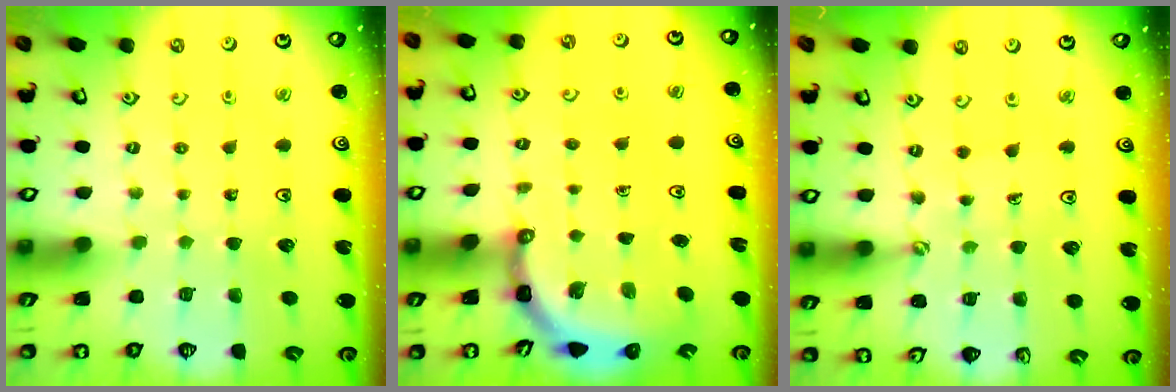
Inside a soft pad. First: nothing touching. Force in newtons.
{"total": 4.3, "press": 4.3, "slide": 0.4}
{"total": 1.2, "press": 1.2, "slide": 0.2}